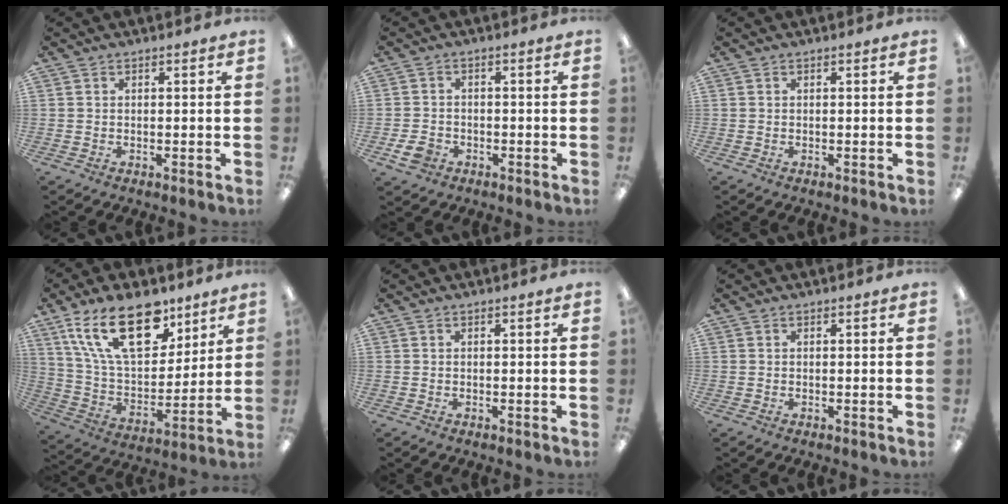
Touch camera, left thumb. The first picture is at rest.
{"total": 4.3, "force": [-2.1, 3.1, 2.1], "torque": [-0.043, 0.009, -0.039]}
{"total": 0.0}
{"total": 21.6, "force": [12.9, 11.1, 13.2], "torque": [-0.218, -0.053, 0.226]}
{"total": 0.0}
{"total": 0.0}